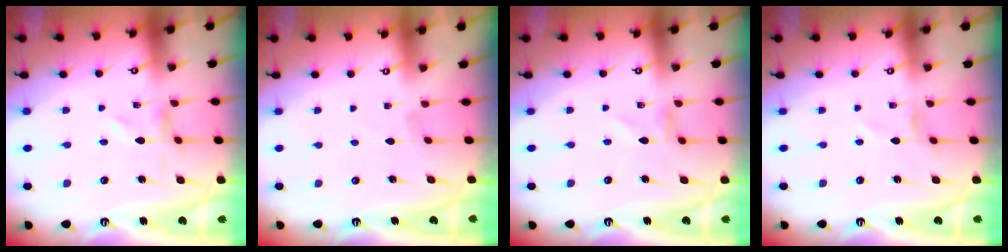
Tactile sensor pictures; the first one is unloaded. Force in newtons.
{"total": 0.8, "press": 0.8, "slide": 0.1}
{"total": 0.7, "press": 0.7, "slide": 0.1}
{"total": 1.1, "press": 1.1, "slide": 0.1}